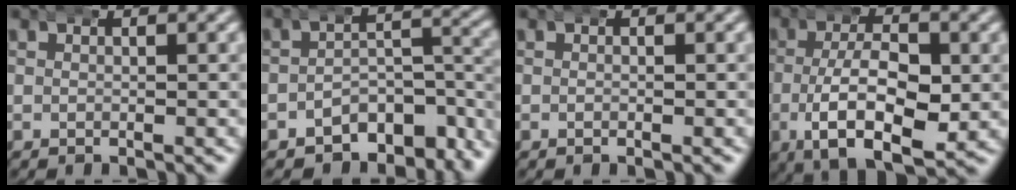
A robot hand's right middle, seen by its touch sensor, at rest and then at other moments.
{"total": 7.0, "force": [-5.0, 3.5, 3.5], "torque": [-0.029, -0.012, -0.076]}
{"total": 0.0}
{"total": 9.8, "force": [-3.3, 4.9, 7.9], "torque": [-0.149, -0.032, -0.037]}